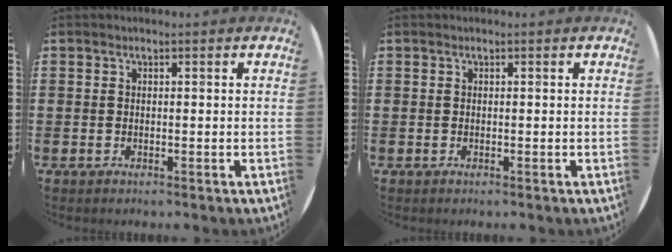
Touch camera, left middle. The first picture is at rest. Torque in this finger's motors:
{"motor_torque": [0.00, 0.00, 0.00, 0.00]}